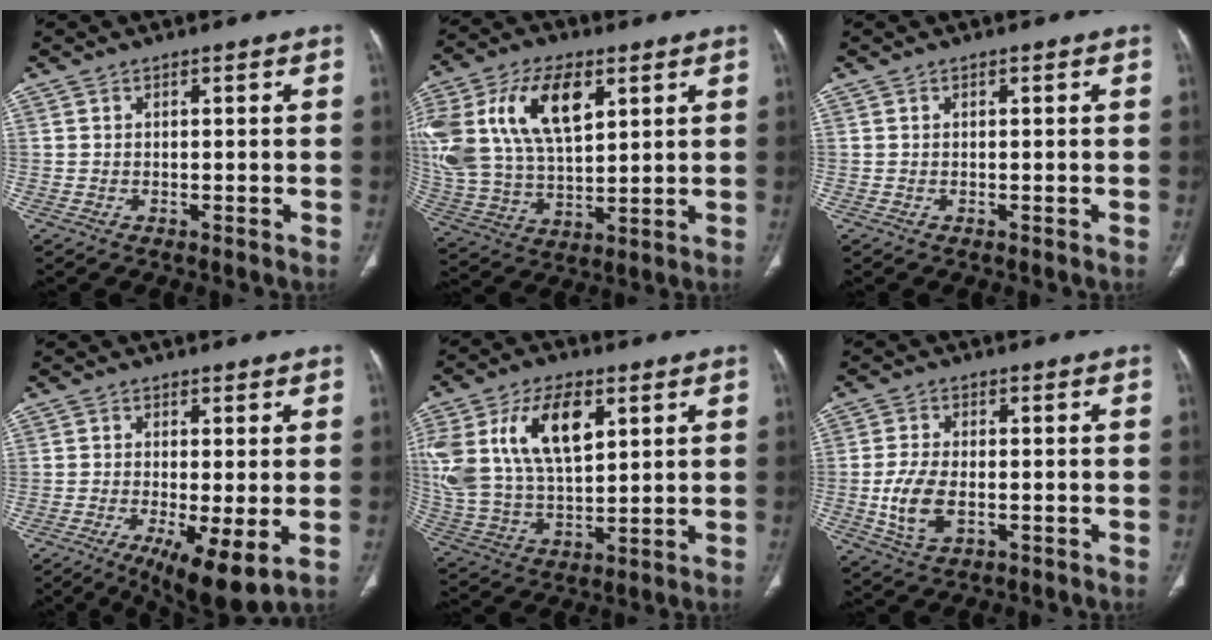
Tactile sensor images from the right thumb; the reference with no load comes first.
{"total": 25.2, "force": [9.0, 14.3, 18.7], "torque": [-0.409, 0.006, 0.173]}
{"total": 0.0}
{"total": 9.9, "force": [-3.1, 2.5, 9.0], "torque": [-0.153, -0.020, -0.046]}
{"total": 21.6, "force": [7.8, 12.1, 16.2], "torque": [-0.329, -0.009, 0.151]}
{"total": 7.7, "force": [-1.5, 4.3, 6.2], "torque": [-0.130, -0.001, -0.023]}